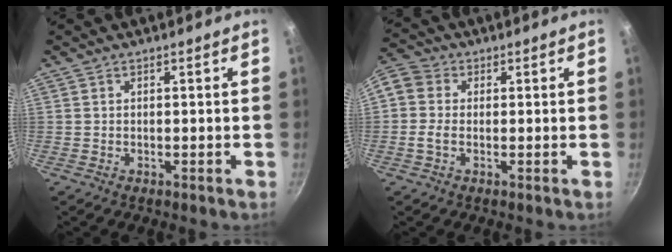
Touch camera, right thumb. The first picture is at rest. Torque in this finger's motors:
{"motor_torque": [-0.38, 1.33, 0.52, -0.42, 0.36]}